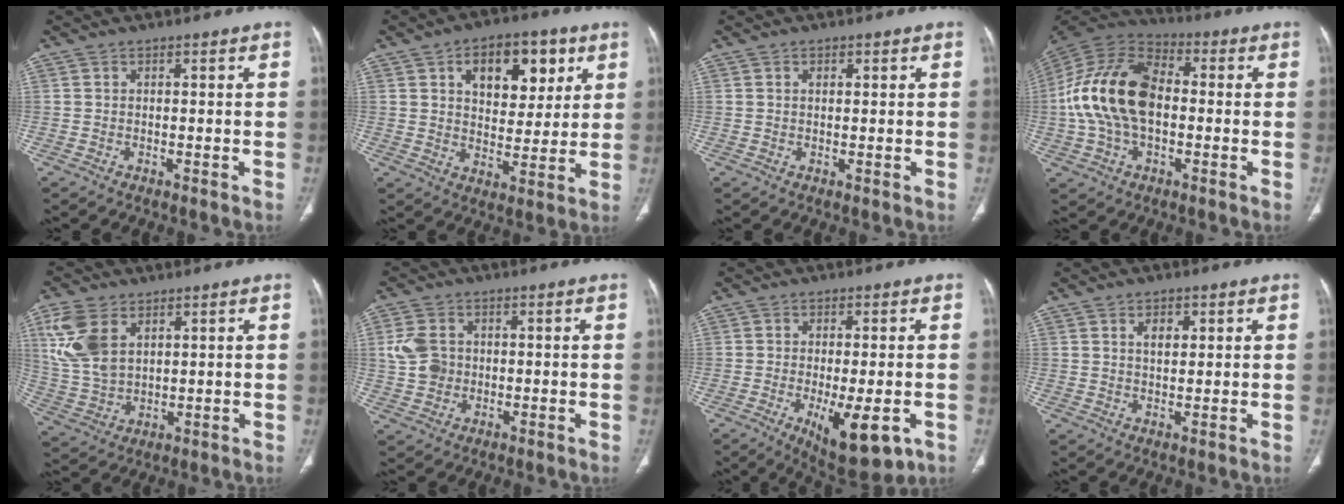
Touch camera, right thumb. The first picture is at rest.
{"total": 14.1, "force": [5.6, 8.5, 9.7], "torque": [-0.094, -0.015, 0.089]}
{"total": 1.4, "force": [0.7, 0.8, 0.9], "torque": [-0.012, -0.002, 0.011]}
{"total": 18.8, "force": [-0.5, 11.8, 14.7], "torque": [-0.286, 0.032, -0.016]}
{"total": 11.1, "force": [4.5, 6.9, 7.5], "torque": [-0.161, -0.009, 0.101]}
{"total": 6.0, "force": [0.5, 4.9, 3.5], "torque": [-0.060, 0.004, 0.011]}
{"total": 12.3, "force": [-5.4, 4.3, 10.2], "torque": [-0.136, 0.003, -0.069]}
{"total": 3.5, "force": [1.4, 2.0, 2.4], "torque": [-0.029, -0.007, 0.025]}